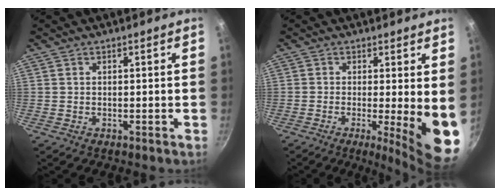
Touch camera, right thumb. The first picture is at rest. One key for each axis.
{"total": 9.9, "fx": -1.0, "fy": 2.0, "fz": 9.7, "tx": -0.118, "ty": -0.020, "tz": -0.011}